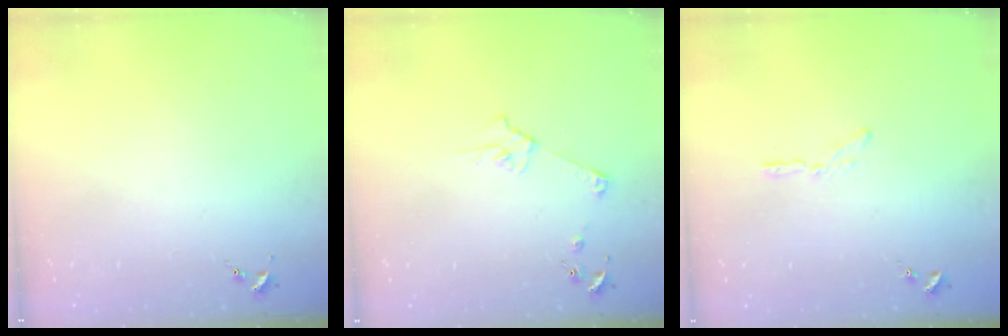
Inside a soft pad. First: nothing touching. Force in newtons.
{"total": 5.1, "press": 5.1, "slide": 0.8}
{"total": 3.3, "press": 3.3, "slide": 0.3}